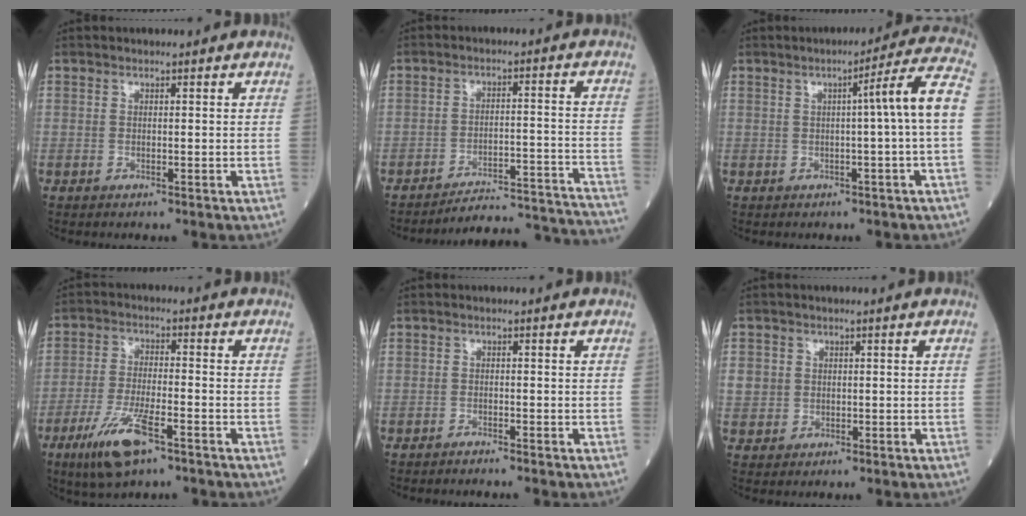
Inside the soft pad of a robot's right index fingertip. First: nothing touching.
{"total": 19.5, "force": [-19.3, -1.0, 2.7], "torque": [0.000, 0.009, -0.248]}
{"total": 7.1, "force": [0.0, -1.5, 6.9], "torque": [-0.095, 0.012, 0.001]}
{"total": 9.2, "force": [-5.2, 1.9, 7.4], "torque": [-0.152, -0.019, -0.094]}
{"total": 1.4, "force": [-1.4, -0.2, 0.4], "torque": [-0.007, 0.000, -0.019]}
{"total": 3.8, "force": [0.6, 3.6, 1.1], "torque": [-0.022, 0.009, 0.016]}